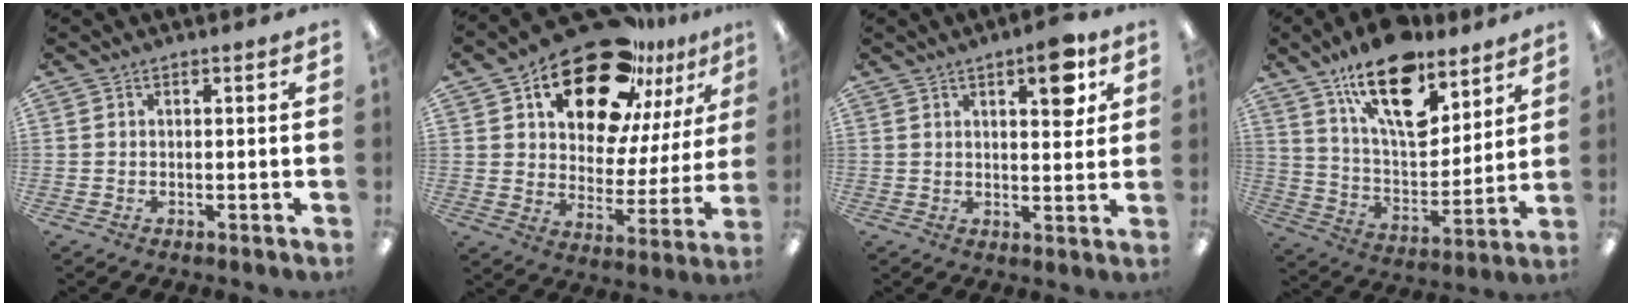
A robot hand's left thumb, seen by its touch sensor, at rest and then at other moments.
{"total": 22.8, "force": [16.1, 10.6, 12.2], "torque": [-0.194, -0.099, 0.277]}
{"total": 8.8, "force": [4.6, 3.2, 6.8], "torque": [-0.083, -0.020, 0.068]}
{"total": 20.0, "force": [12.9, 9.2, 12.2], "torque": [-0.199, -0.070, 0.224]}